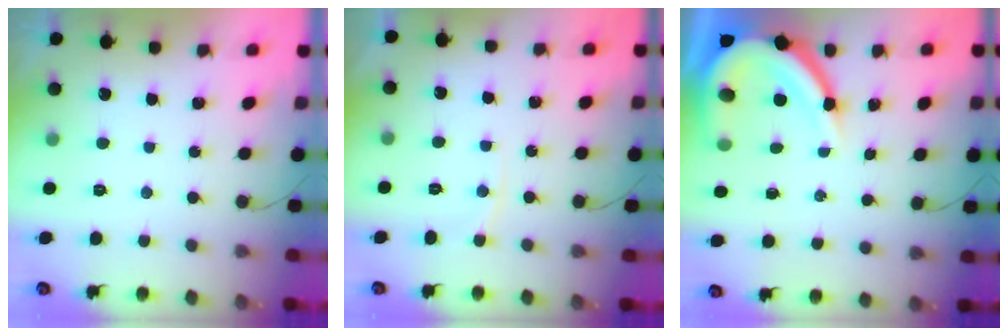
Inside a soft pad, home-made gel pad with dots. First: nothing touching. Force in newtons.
{"total": 3.1, "press": 3.0, "slide": 0.3}
{"total": 14.0, "press": 13.9, "slide": 1.3}